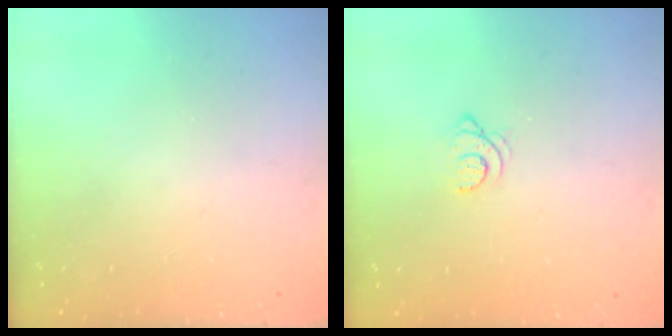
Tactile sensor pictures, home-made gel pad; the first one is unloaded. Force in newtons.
{"total": 2.9, "press": 2.9, "slide": 0.4}